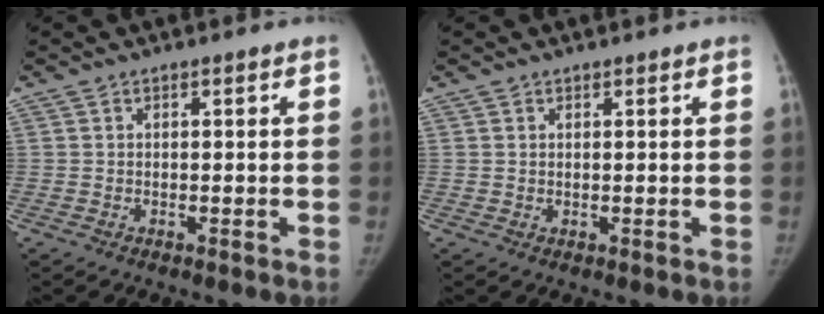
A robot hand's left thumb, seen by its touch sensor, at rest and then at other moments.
{"total": 0.7, "force": [0.5, 0.4, -0.1], "torque": [0.013, -0.003, 0.004]}